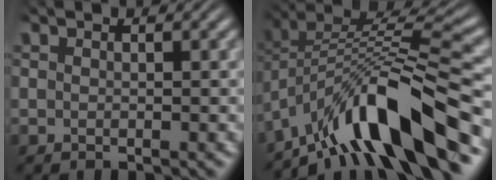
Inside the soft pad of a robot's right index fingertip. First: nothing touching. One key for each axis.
{"total": 9.8, "fx": -4.2, "fy": 3.9, "fz": 7.9, "tx": -0.136, "ty": -0.016, "tz": -0.058}